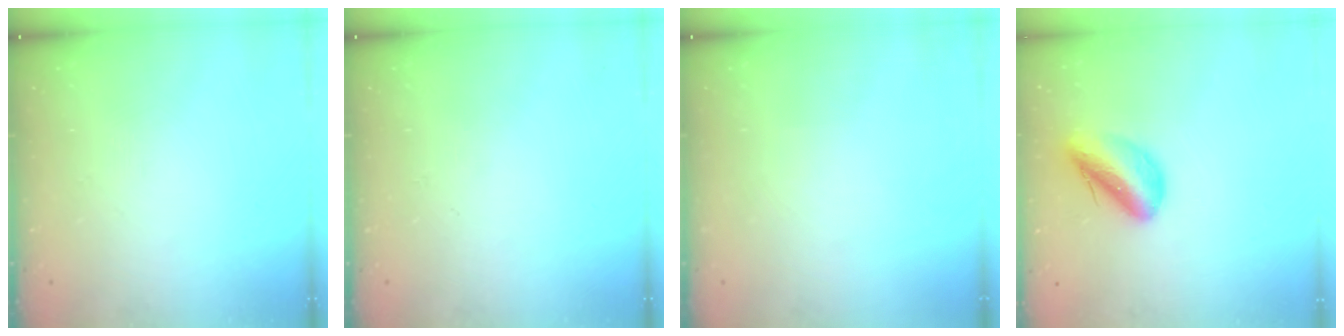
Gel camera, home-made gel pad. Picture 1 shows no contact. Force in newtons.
{"total": 0.0}
{"total": 0.0}
{"total": 9.9, "press": 9.4, "slide": 3.0}